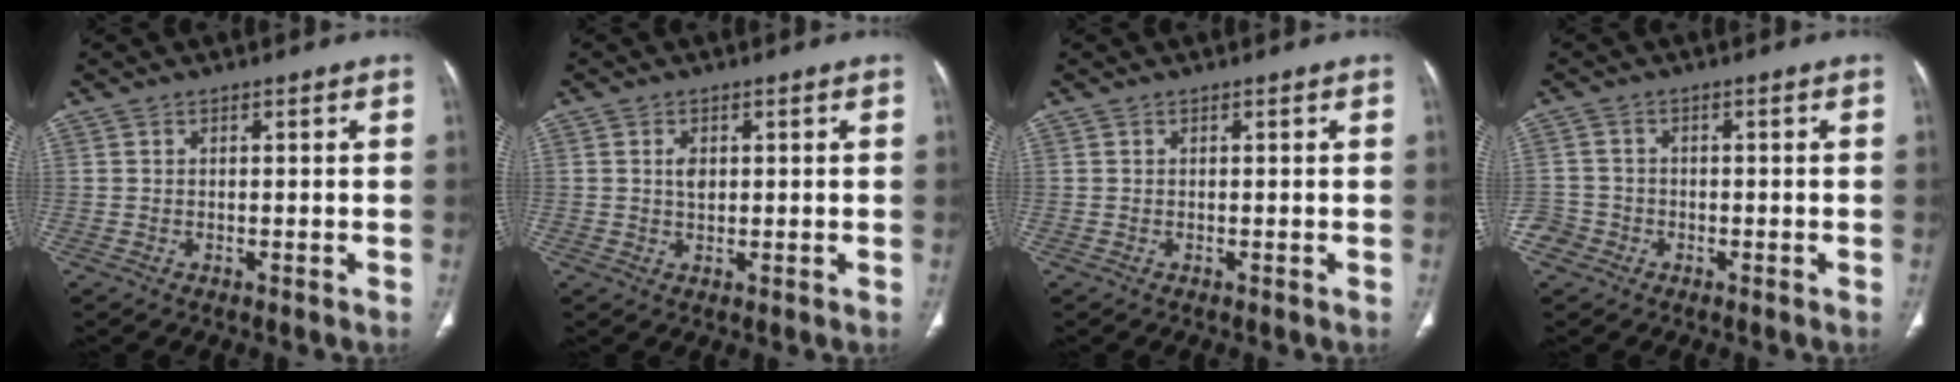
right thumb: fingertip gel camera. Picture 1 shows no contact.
{"total": 2.3, "force": [0.5, 1.6, 1.6], "torque": [-0.023, -0.001, 0.009]}
{"total": 0.0}
{"total": 3.9, "force": [-1.8, 3.4, 0.5], "torque": [0.002, 0.017, -0.039]}